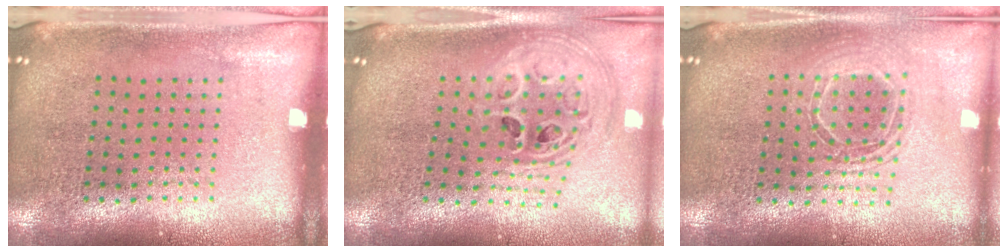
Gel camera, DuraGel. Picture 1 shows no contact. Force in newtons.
{"total": 2.6, "press": 1.9, "slide": 1.8}
{"total": 1.7, "press": 1.4, "slide": 0.9}